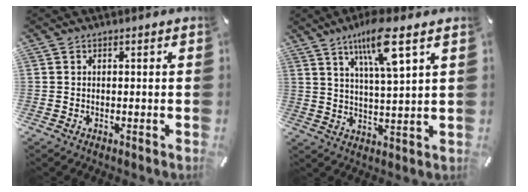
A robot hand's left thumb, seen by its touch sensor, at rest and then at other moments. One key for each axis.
{"total": 11.1, "fx": 6.6, "fy": 2.0, "fz": 8.7, "tx": -0.158, "ty": -0.018, "tz": 0.109}